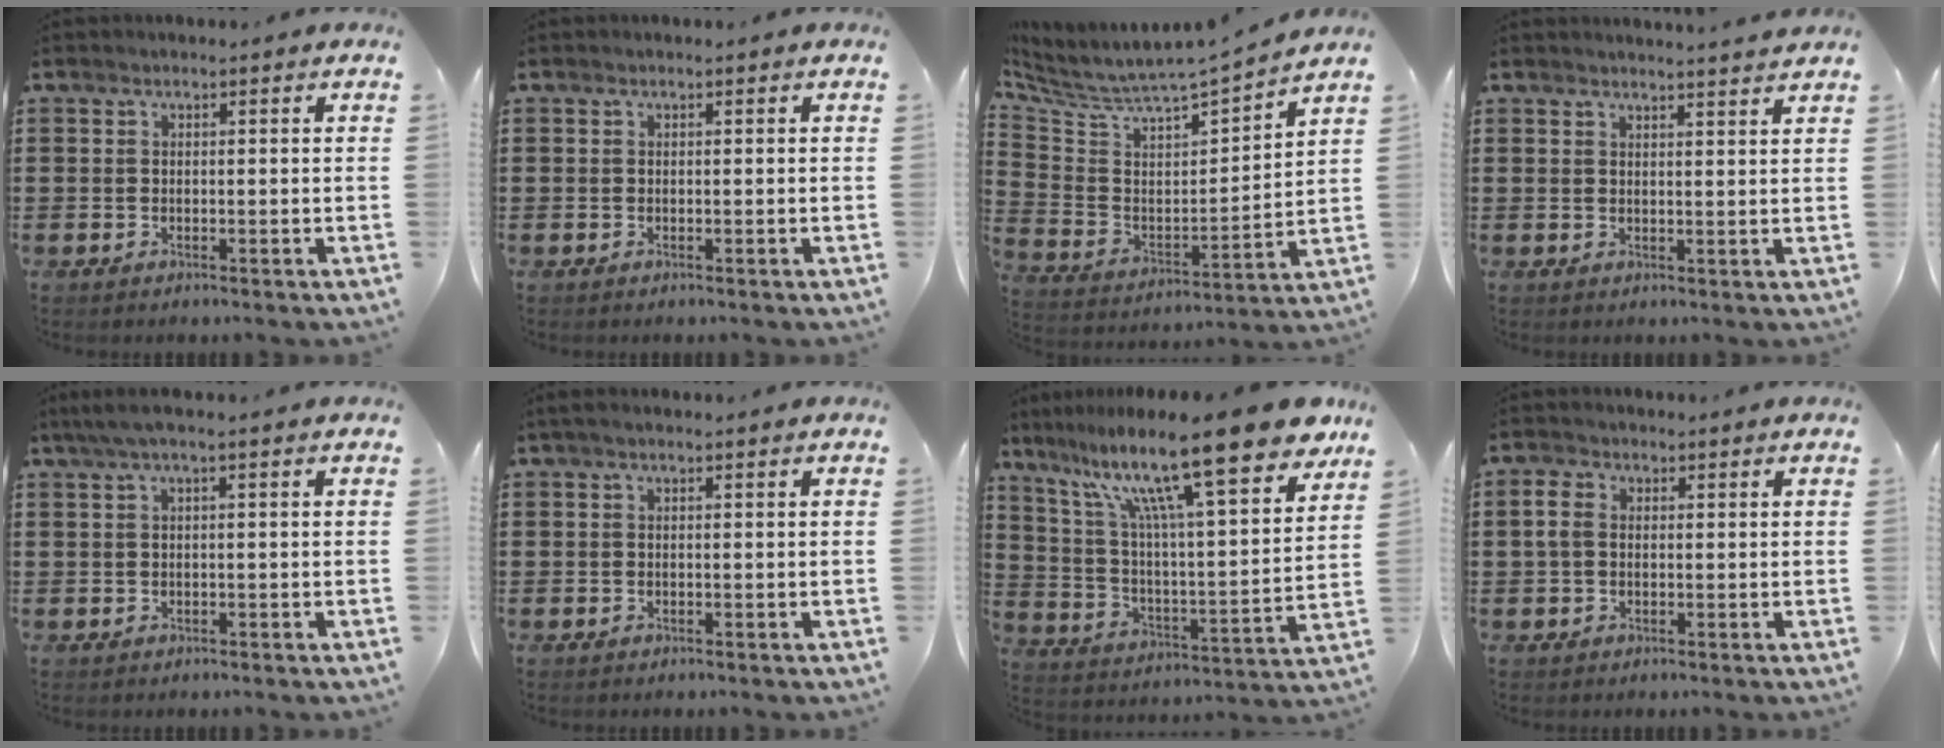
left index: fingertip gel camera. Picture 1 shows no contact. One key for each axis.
{"total": 0.0}
{"total": 4.4, "fx": 4.1, "fy": 0.6, "fz": 1.5, "tx": -0.057, "ty": -0.052, "tz": 0.060}
{"total": 2.4, "fx": 2.3, "fy": -0.5, "fz": 0.3, "tx": -0.011, "ty": -0.009, "tz": 0.044}
{"total": 2.1, "fx": -0.4, "fy": 0.2, "fz": 2.0, "tx": -0.041, "ty": -0.004, "tz": -0.011}
{"total": 0.7, "fx": -0.2, "fy": 0.2, "fz": 0.6, "tx": -0.011, "ty": -0.001, "tz": -0.004}
{"total": 17.3, "fx": 12.6, "fy": 1.7, "fz": 11.8, "tx": -0.235, "ty": -0.074, "tz": 0.202}
{"total": 2.8, "fx": 0.2, "fy": 1.9, "fz": 2.1, "tx": -0.052, "ty": 0.006, "tz": 0.001}